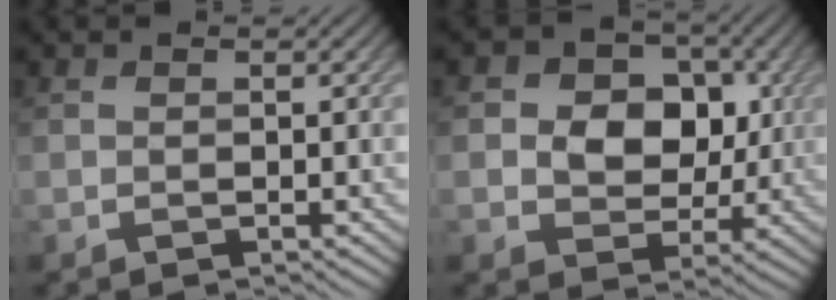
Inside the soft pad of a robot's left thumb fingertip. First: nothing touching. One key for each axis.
{"total": 8.3, "fx": 1.0, "fy": 6.7, "fz": 4.8, "tx": -0.084, "ty": 0.007, "tz": 0.002}